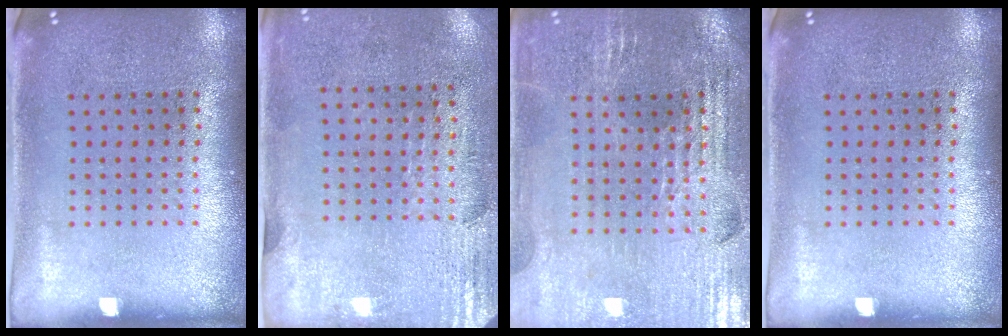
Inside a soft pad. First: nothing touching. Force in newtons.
{"total": 2.9, "press": 2.4, "slide": 1.5}
{"total": 2.7, "press": 2.7, "slide": 0.5}
{"total": 0.0}